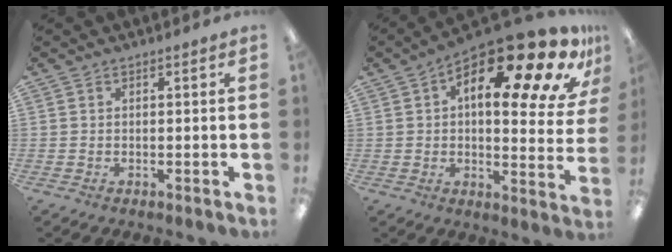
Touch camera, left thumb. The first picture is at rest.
{"total": 22.6, "force": [13.2, 7.4, 16.7], "torque": [-0.232, -0.090, 0.206]}